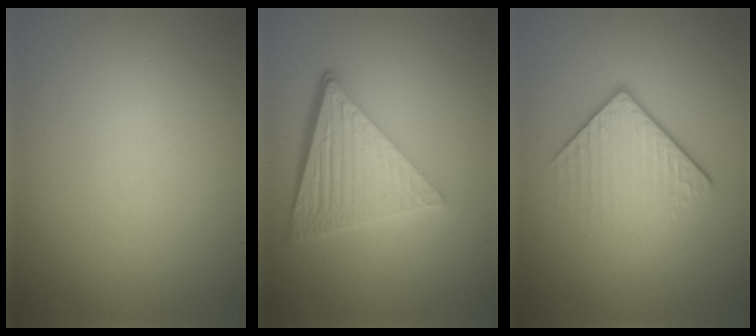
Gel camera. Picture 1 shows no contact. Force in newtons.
{"total": 6.6, "press": 4.4, "slide": 4.9}
{"total": 4.2, "press": 2.9, "slide": 3.1}